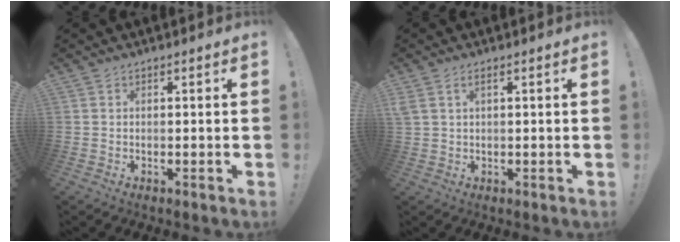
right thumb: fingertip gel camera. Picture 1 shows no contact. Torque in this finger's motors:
{"motor_torque": [-0.11, 0.03, -0.31, 0.22, 0.06]}